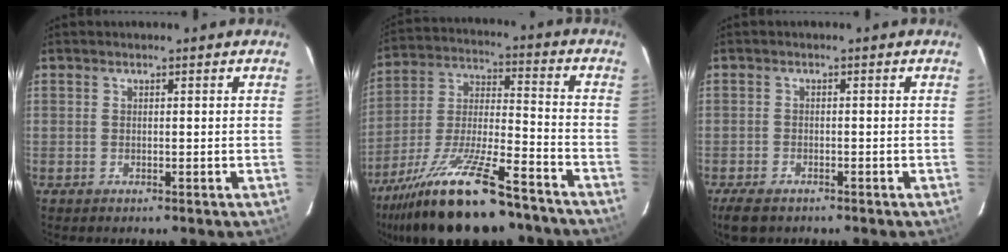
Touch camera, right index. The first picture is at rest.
{"total": 22.4, "force": [-16.5, 5.6, 14.1], "torque": [-0.269, -0.027, -0.268]}
{"total": 4.7, "force": [-3.4, 2.2, 2.2], "torque": [-0.061, -0.014, -0.061]}